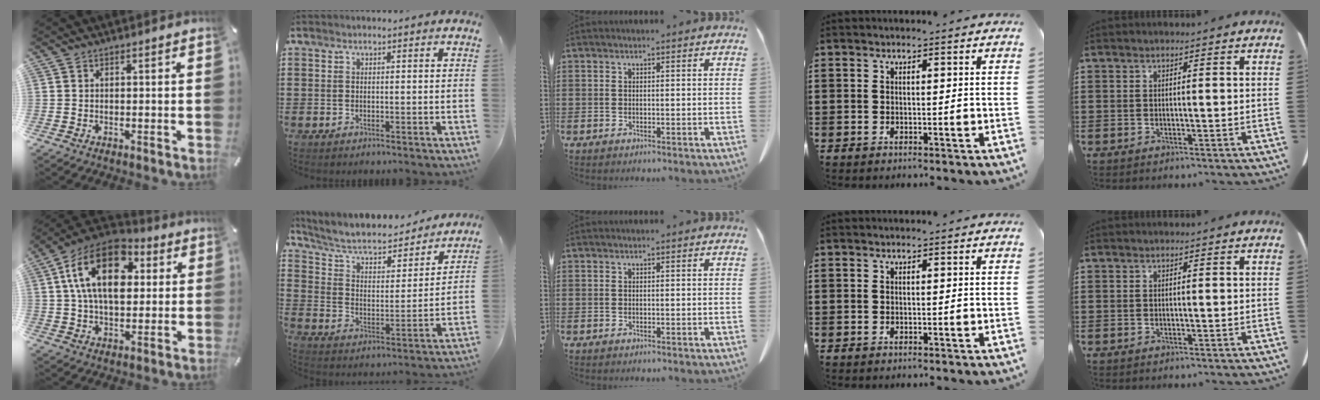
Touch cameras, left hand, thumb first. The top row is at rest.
{"thumb": {"total": 18.2, "force": [5.1, 11.8, 12.9], "torque": [-0.240, -0.005, 0.086]}, "index": {"total": 6.1, "force": [5.1, 2.0, 2.6], "torque": [-0.076, -0.035, 0.081]}}